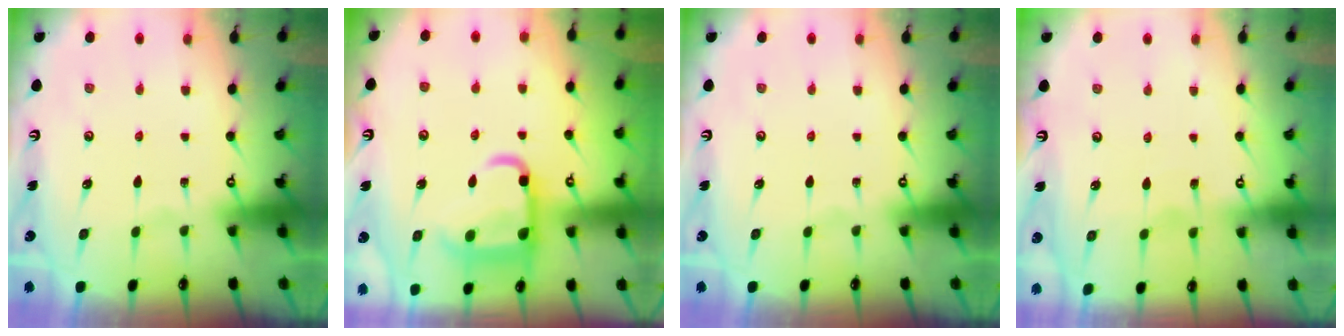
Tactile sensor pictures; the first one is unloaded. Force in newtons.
{"total": 14.0, "press": 13.9, "slide": 1.5}
{"total": 0.0}
{"total": 4.1, "press": 4.1, "slide": 0.4}